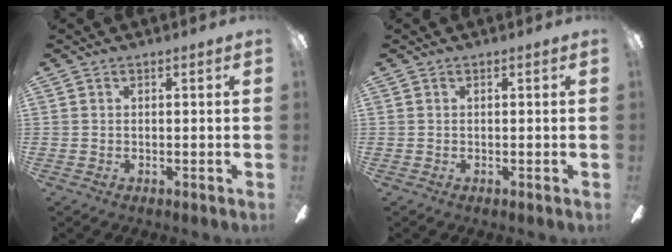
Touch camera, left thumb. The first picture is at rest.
{"total": 0.0}